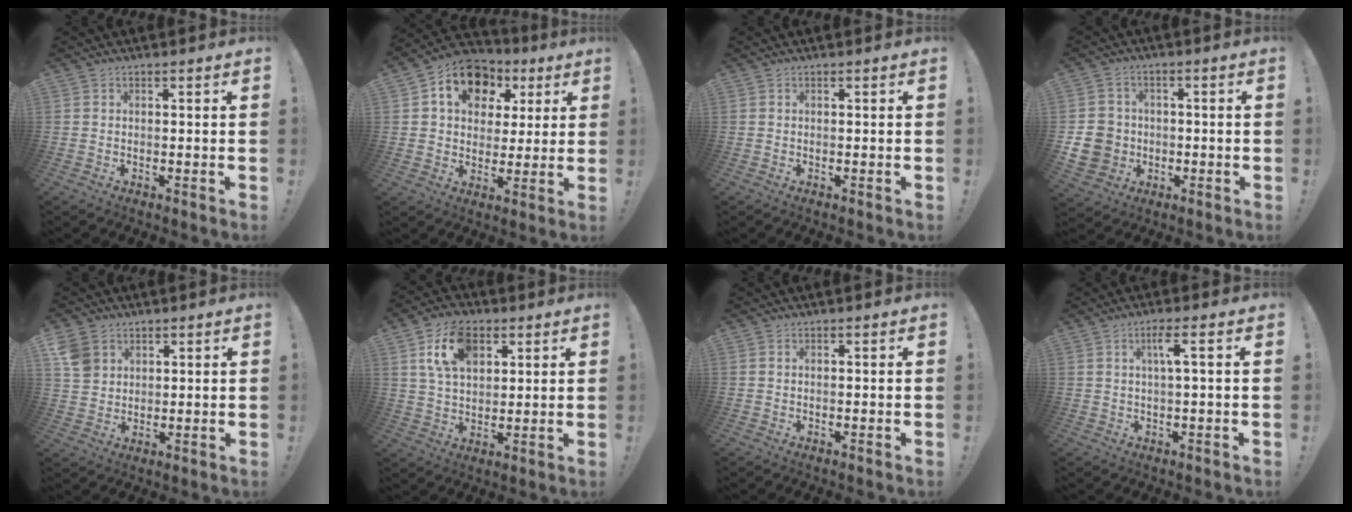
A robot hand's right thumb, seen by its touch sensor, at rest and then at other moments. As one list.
[{"total": 14.9, "force": [6.3, 11.1, 7.6], "torque": [-0.112, -0.023, 0.115]}, {"total": 0.0}, {"total": 10.7, "force": [-2.1, 9.7, 4.1], "torque": [-0.083, 0.024, -0.029]}, {"total": 6.5, "force": [3.2, 5.1, 2.4], "torque": [-0.038, -0.009, 0.066]}, {"total": 13.8, "force": [6.1, 8.8, 8.7], "torque": [-0.137, -0.006, 0.115]}, {"total": 0.0}, {"total": 4.5, "force": [1.2, 0.1, 4.3], "torque": [-0.070, -0.003, 0.011]}]